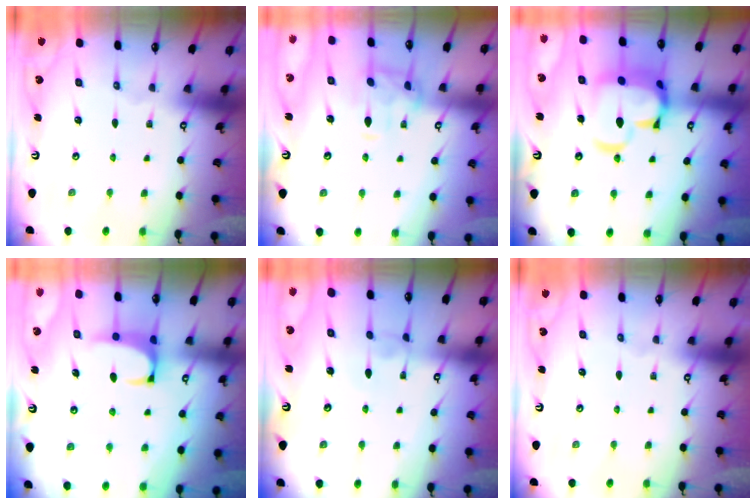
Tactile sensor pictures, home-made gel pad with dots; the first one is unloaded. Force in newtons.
{"total": 1.3, "press": 1.2, "slide": 0.4}
{"total": 11.8, "press": 11.6, "slide": 1.8}
{"total": 1.2, "press": 1.0, "slide": 0.7}
{"total": 2.4, "press": 2.4, "slide": 0.2}
{"total": 0.0}